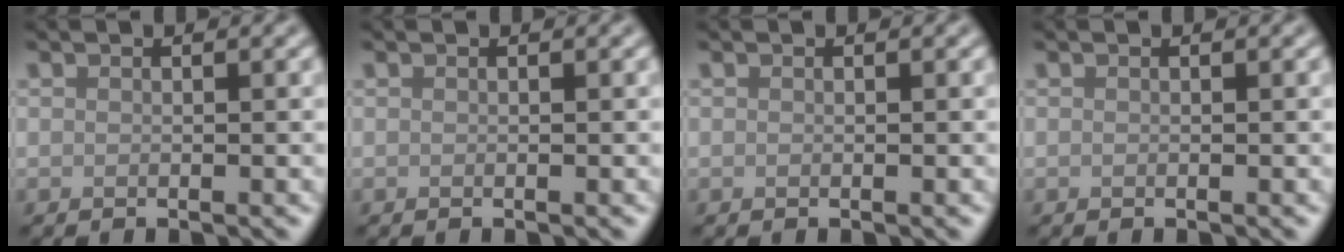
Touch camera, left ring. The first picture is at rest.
{"total": 0.0}
{"total": 0.0}
{"total": 0.0}